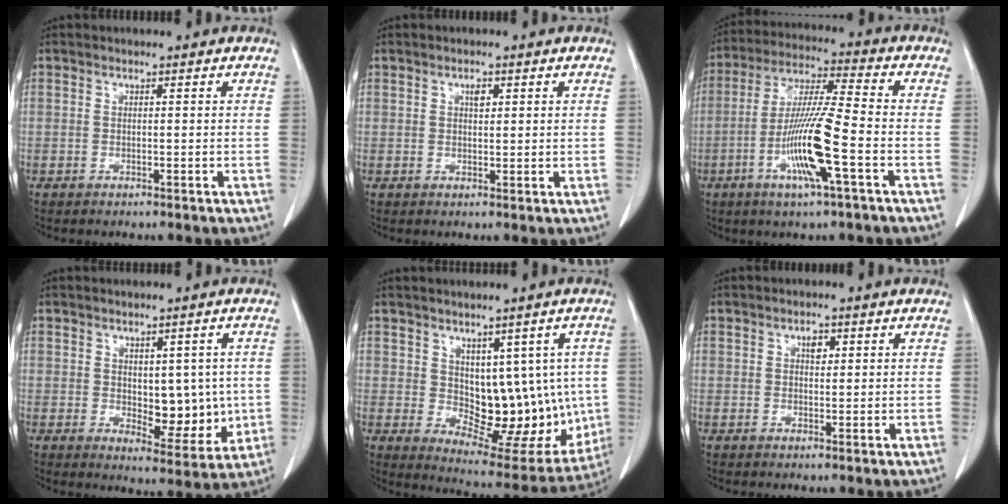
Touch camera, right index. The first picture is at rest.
{"total": 1.7, "force": [0.8, 0.8, 1.2], "torque": [-0.017, -0.001, 0.011]}
{"total": 12.7, "force": [-4.2, 0.1, 12.0], "torque": [-0.237, -0.008, -0.084]}
{"total": 8.2, "force": [0.0, 4.1, 7.1], "torque": [-0.078, -0.005, 0.015]}
{"total": 13.5, "force": [0.7, 7.6, 11.1], "torque": [-0.122, 0.006, 0.036]}
{"total": 2.0, "force": [0.9, 1.1, 1.4], "torque": [-0.017, -0.002, 0.013]}